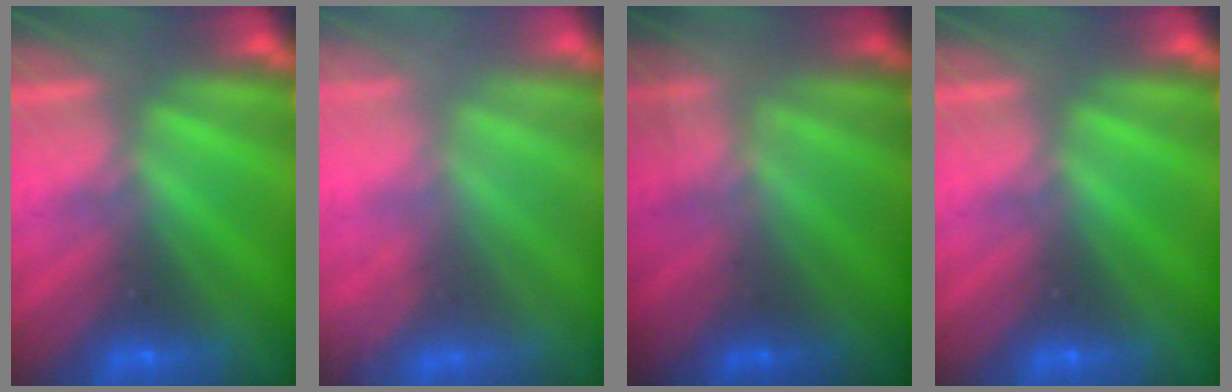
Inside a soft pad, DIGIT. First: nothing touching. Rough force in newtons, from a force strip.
{"total": 1.0}
{"total": 1.9}
{"total": 0.0}